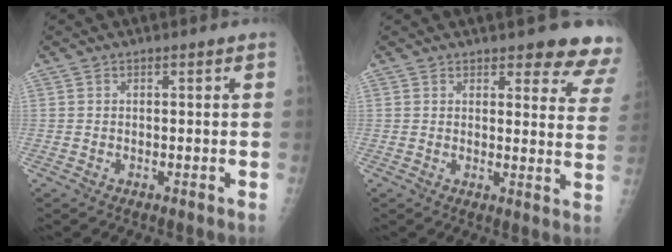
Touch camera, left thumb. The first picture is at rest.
{"total": 10.4, "force": [9.1, 2.9, 4.0], "torque": [-0.002, -0.054, 0.078]}